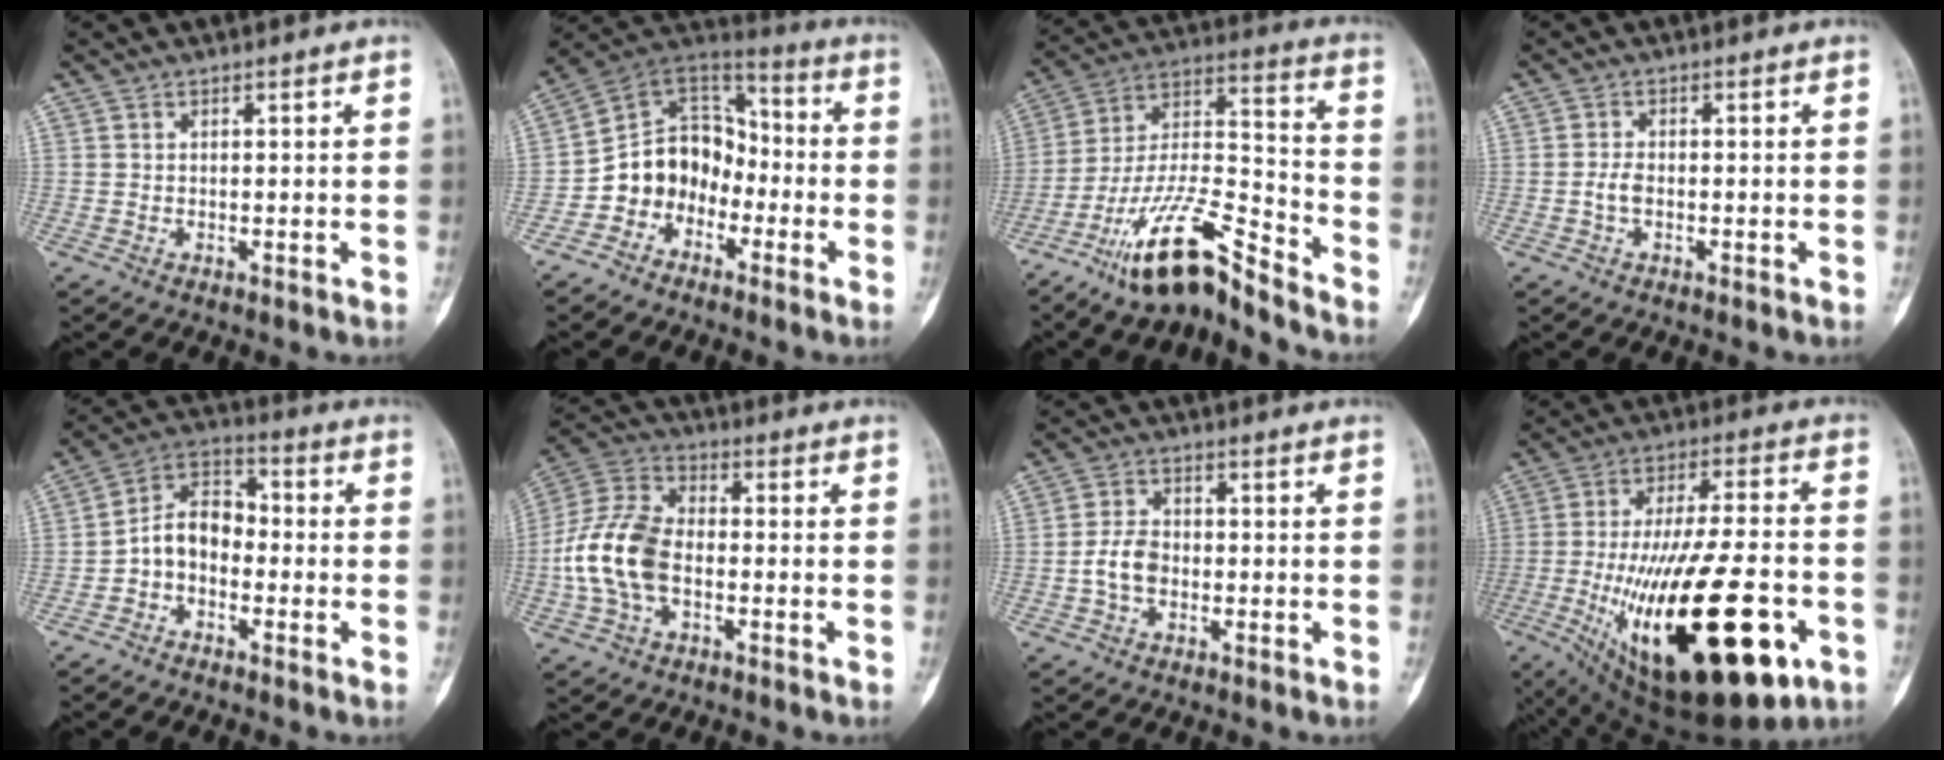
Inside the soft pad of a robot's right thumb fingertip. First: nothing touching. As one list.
[{"total": 12.7, "force": [-4.7, 10.3, 5.7], "torque": [-0.061, 0.083, -0.100]}, {"total": 15.8, "force": [-12.0, 3.4, 9.6], "torque": [-0.179, 0.091, -0.223]}, {"total": 2.0, "force": [-0.6, 1.0, 1.7], "torque": [-0.038, 0.005, -0.012]}, {"total": 8.7, "force": [-2.2, 6.2, 5.6], "torque": [-0.079, 0.040, -0.056]}, {"total": 13.7, "force": [-2.5, 8.7, 10.4], "torque": [-0.216, 0.031, -0.054]}, {"total": 5.2, "force": [-1.2, 3.5, 3.6], "torque": [-0.069, 0.015, -0.027]}, {"total": 31.5, "force": [-9.7, 11.3, 27.8], "torque": [-0.457, -0.002, -0.131]}]